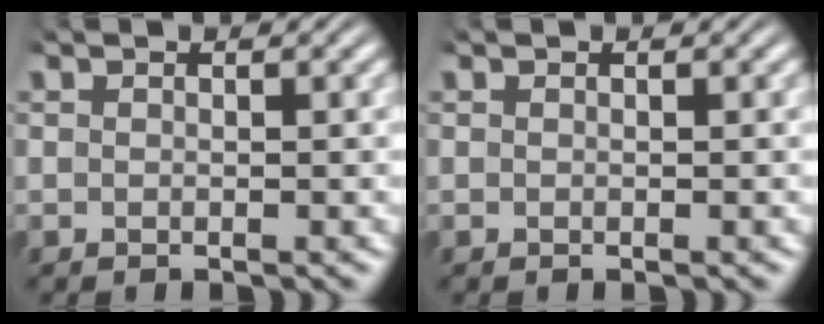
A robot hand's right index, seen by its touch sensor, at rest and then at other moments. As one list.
[{"total": 0.0}]